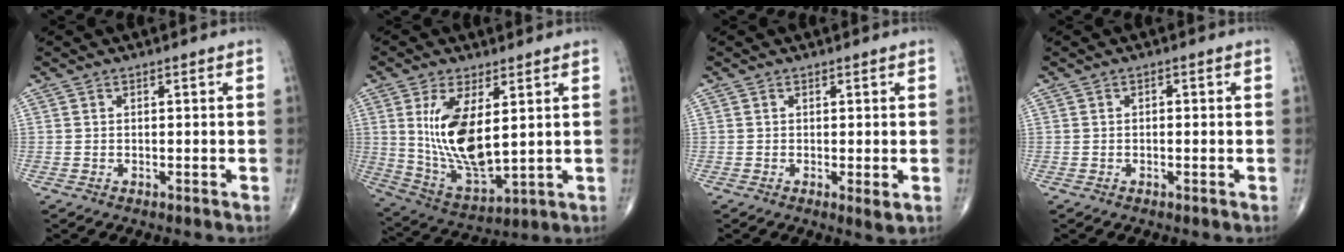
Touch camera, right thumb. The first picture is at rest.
{"total": 14.7, "force": [3.1, 6.3, 12.9], "torque": [-0.243, -0.027, 0.078]}
{"total": 2.1, "force": [-0.3, 0.4, 2.0], "torque": [-0.037, -0.010, -0.006]}
{"total": 0.9, "force": [0.0, 0.5, 0.7], "torque": [-0.011, 0.002, -0.001]}